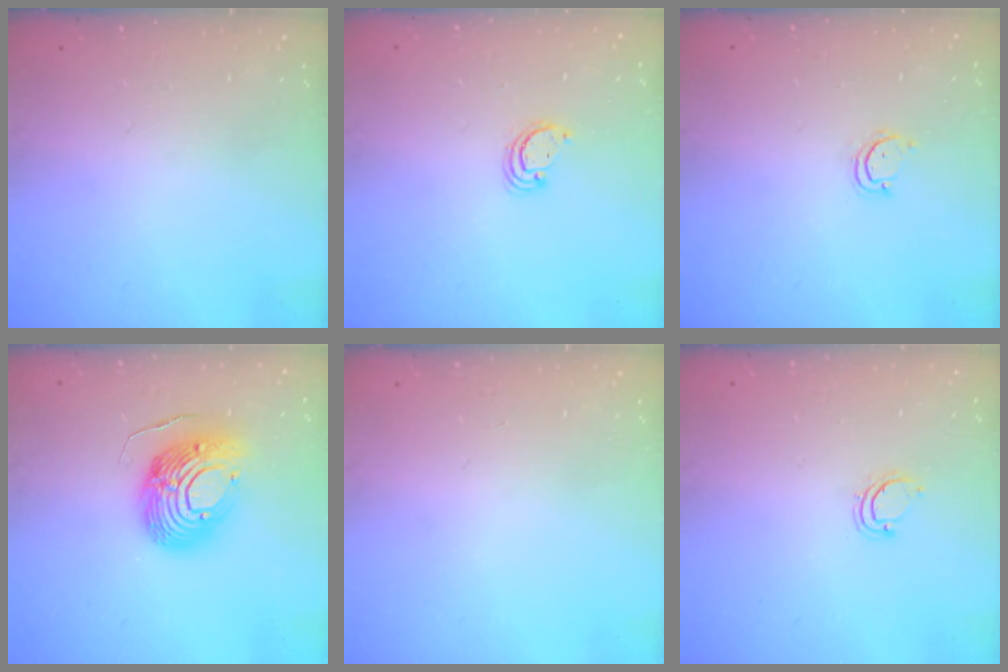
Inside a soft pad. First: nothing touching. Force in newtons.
{"total": 2.3, "press": 2.3, "slide": 0.2}
{"total": 2.9, "press": 2.9, "slide": 0.3}
{"total": 13.7, "press": 13.7, "slide": 1.2}
{"total": 0.0}
{"total": 3.9, "press": 3.9, "slide": 0.3}